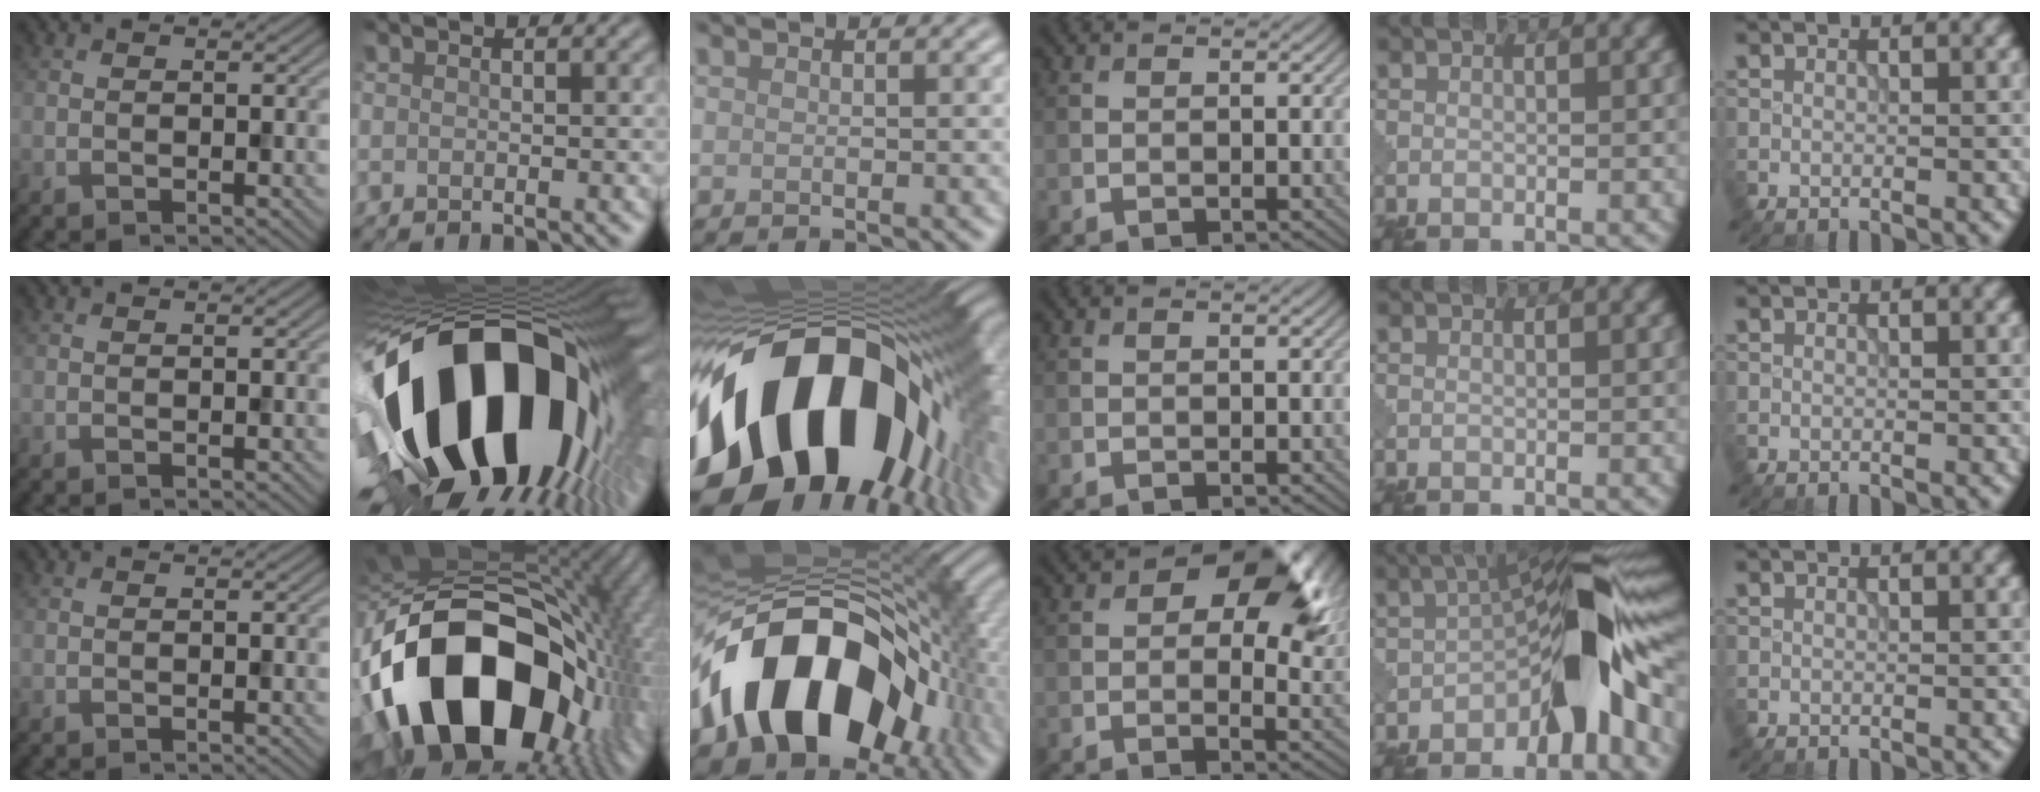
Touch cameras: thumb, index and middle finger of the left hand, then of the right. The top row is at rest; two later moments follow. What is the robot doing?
{"motion": "disassemble", "object": "puzzle pieces"}